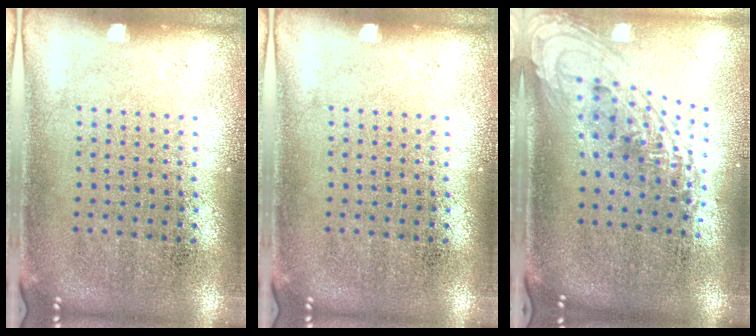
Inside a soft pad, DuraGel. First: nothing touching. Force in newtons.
{"total": 0.0}
{"total": 1.9, "press": 1.5, "slide": 1.2}